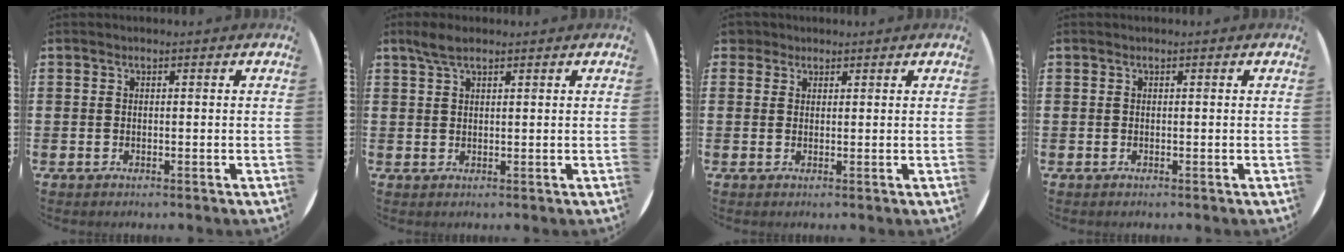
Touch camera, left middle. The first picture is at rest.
{"total": 2.6, "force": [2.0, 0.7, 1.6], "torque": [-0.033, 0.005, 0.035]}
{"total": 1.7, "force": [1.4, 0.9, 0.2], "torque": [0.001, 0.002, 0.027]}
{"total": 0.0}